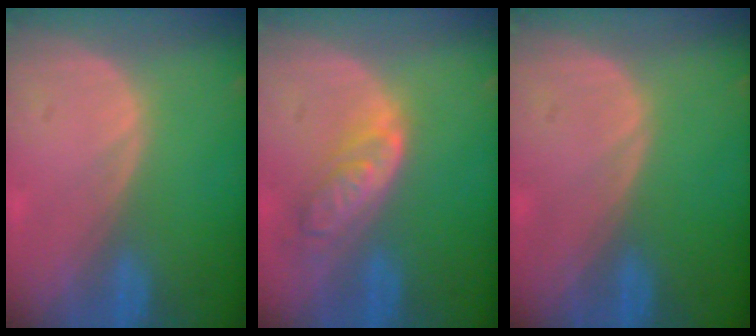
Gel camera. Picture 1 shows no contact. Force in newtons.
{"total": 6.2, "press": 5.5, "slide": 2.8}
{"total": 0.0}